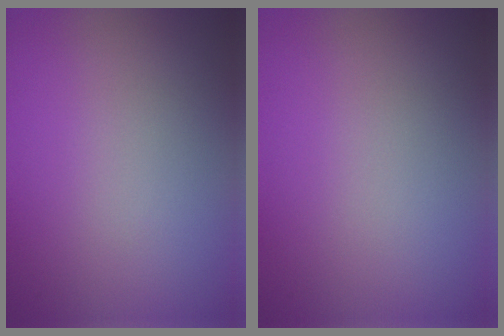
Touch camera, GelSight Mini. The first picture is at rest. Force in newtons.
{"total": 0.0}